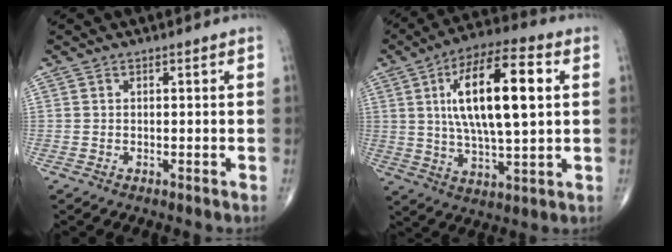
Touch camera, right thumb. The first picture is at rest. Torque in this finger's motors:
{"motor_torque": [-1.17, 2.54, 1.56, 0.39, 0.23]}